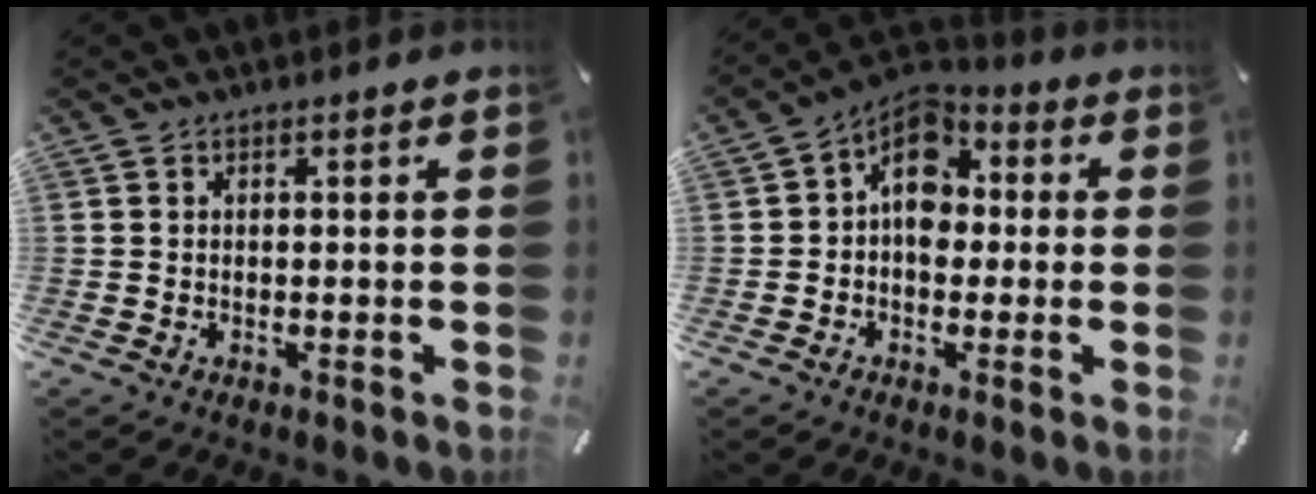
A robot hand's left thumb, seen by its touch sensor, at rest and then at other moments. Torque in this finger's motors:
{"motor_torque": [0.31, 0.34, 0.22, -0.15, 0.32]}